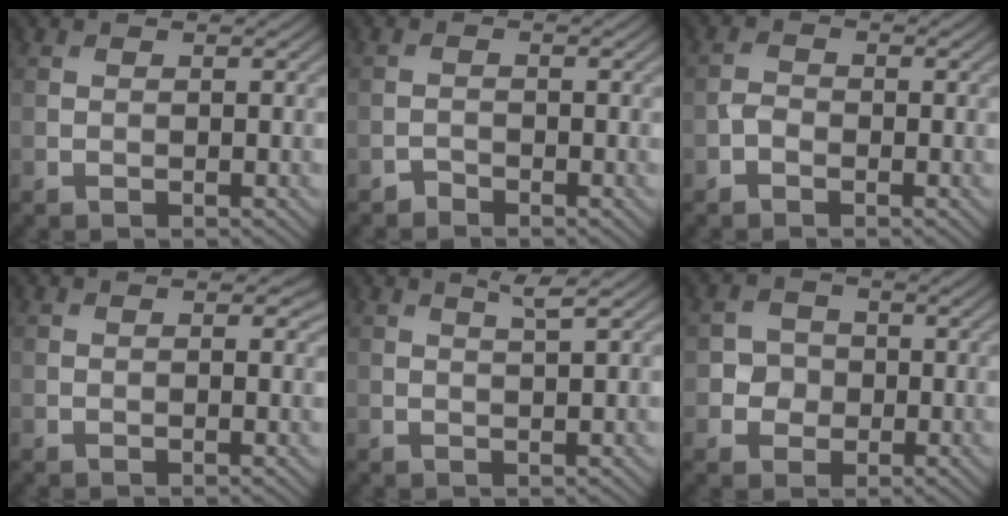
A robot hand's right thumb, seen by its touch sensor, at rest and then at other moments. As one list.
[{"total": 1.0, "force": [-1.0, 0.3, 0.1], "torque": [0.001, 0.001, -0.022]}, {"total": 1.5, "force": [-0.8, 0.9, 0.7], "torque": [-0.015, 0.004, -0.022]}, {"total": 1.0, "force": [0.4, 0.5, 0.8], "torque": [-0.009, -0.004, 0.006]}, {"total": 1.7, "force": [1.0, 0.0, 1.4], "torque": [-0.029, 0.007, 0.019]}, {"total": 3.1, "force": [-0.5, 2.9, 0.9], "torque": [-0.014, -0.004, -0.023]}]